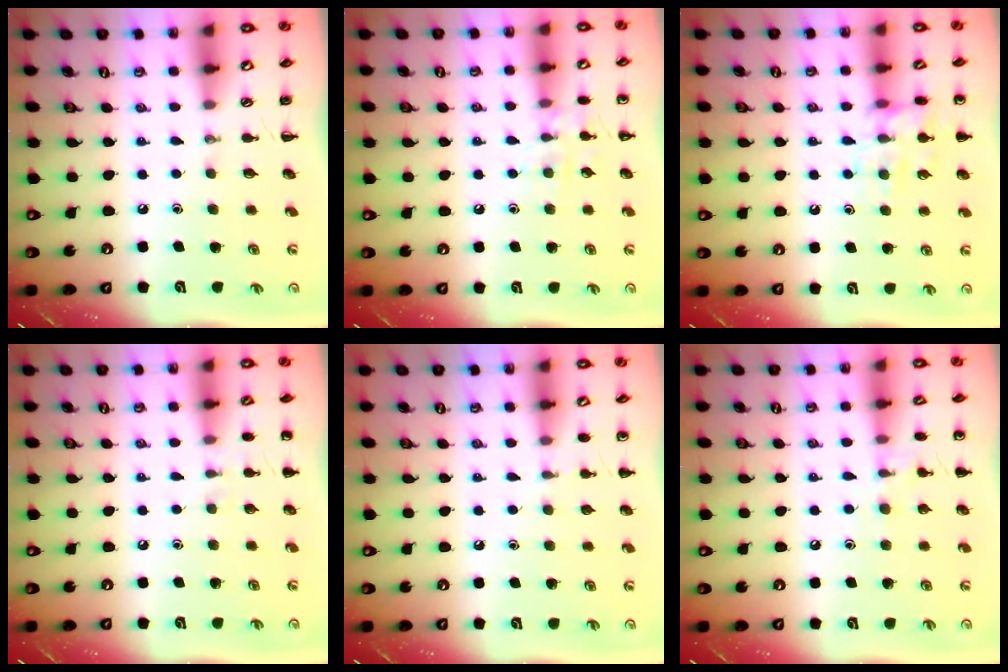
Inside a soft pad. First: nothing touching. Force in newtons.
{"total": 7.3, "press": 7.2, "slide": 1.6}
{"total": 12.6, "press": 12.5, "slide": 1.0}
{"total": 4.3, "press": 4.1, "slide": 1.3}
{"total": 4.7, "press": 4.5, "slide": 1.5}
{"total": 6.7, "press": 6.5, "slide": 1.8}